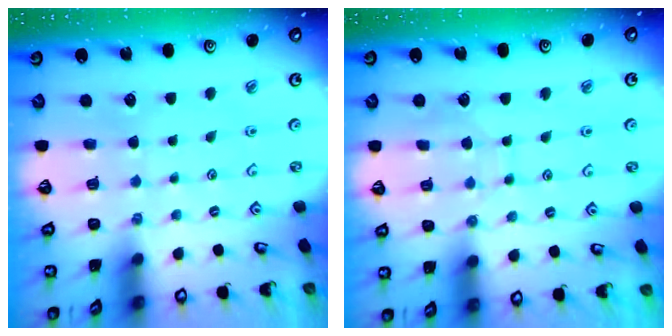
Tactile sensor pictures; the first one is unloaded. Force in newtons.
{"total": 6.8, "press": 6.7, "slide": 0.6}